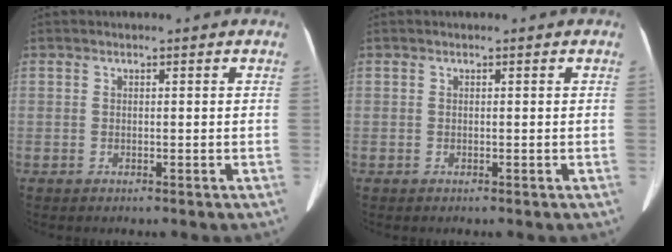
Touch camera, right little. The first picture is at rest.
{"total": 0.0}